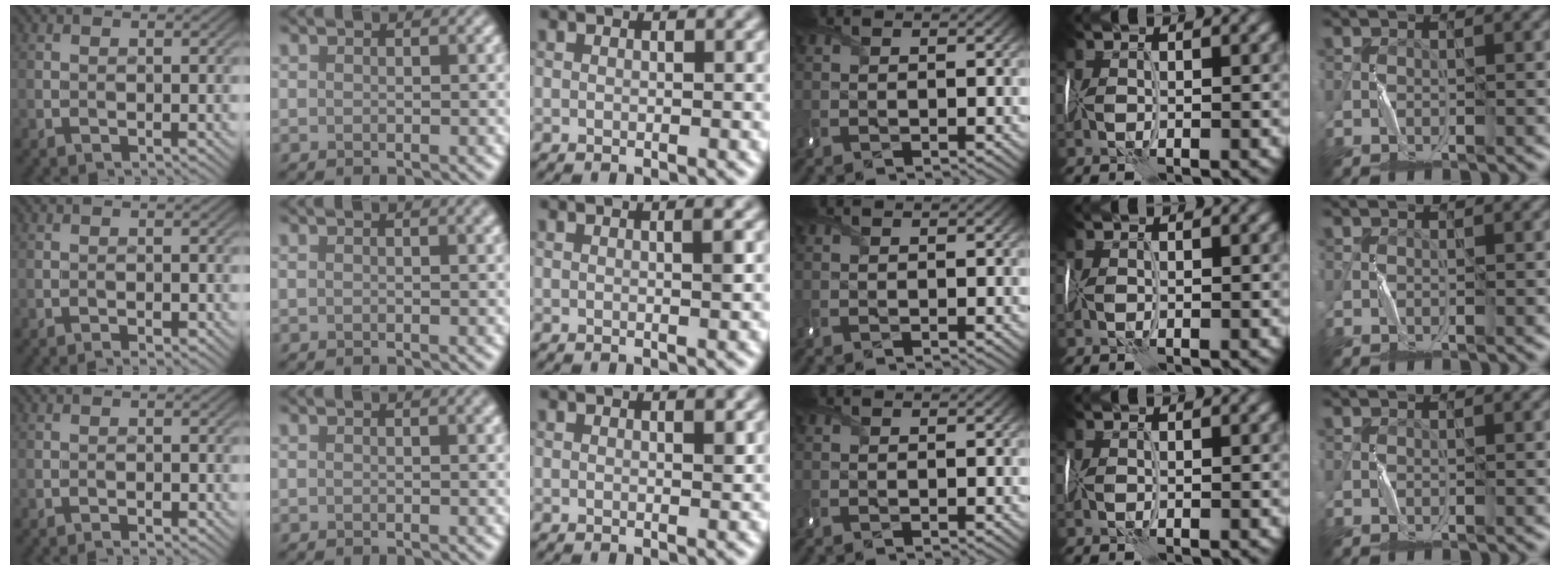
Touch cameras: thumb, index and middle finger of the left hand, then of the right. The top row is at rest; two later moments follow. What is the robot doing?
{"motion": "wrap", "object": "sponge"}